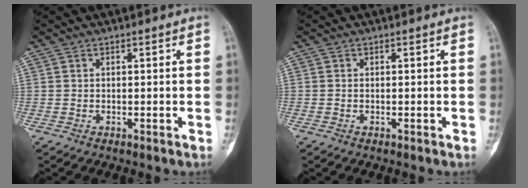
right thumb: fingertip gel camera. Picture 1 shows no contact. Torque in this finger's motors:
{"motor_torque": [-0.03, -0.24, -0.03, 0.06, -0.02]}